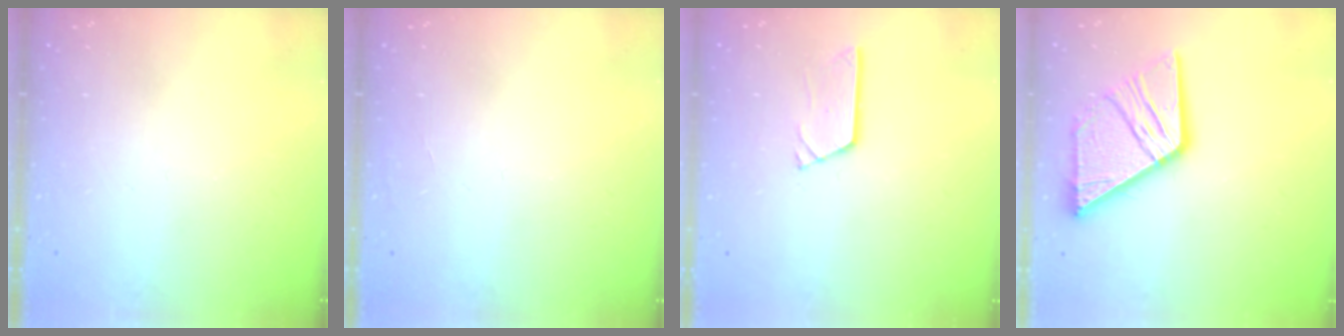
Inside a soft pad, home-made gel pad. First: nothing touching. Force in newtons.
{"total": 0.0}
{"total": 3.2, "press": 3.2, "slide": 0.3}
{"total": 16.7, "press": 16.6, "slide": 1.9}